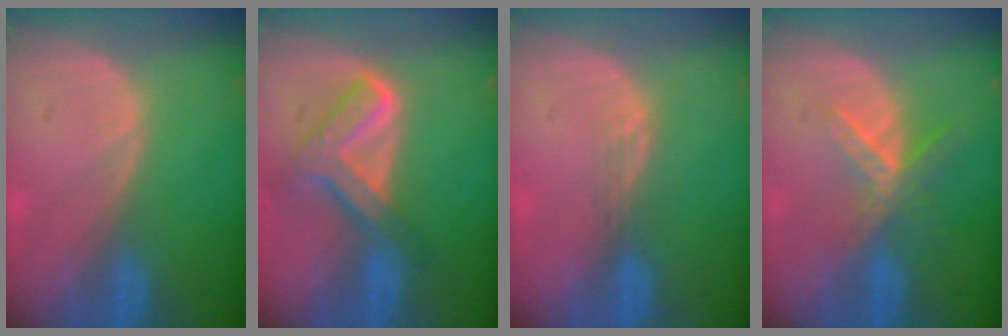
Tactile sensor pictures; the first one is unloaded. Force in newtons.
{"total": 8.0, "press": 6.8, "slide": 4.3}
{"total": 1.8, "press": 1.3, "slide": 1.2}
{"total": 5.8, "press": 5.0, "slide": 2.9}